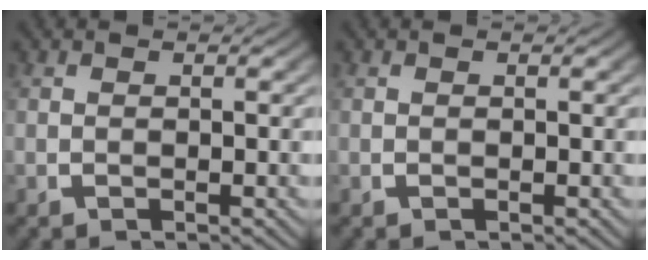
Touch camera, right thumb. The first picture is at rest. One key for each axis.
{"total": 0.0}